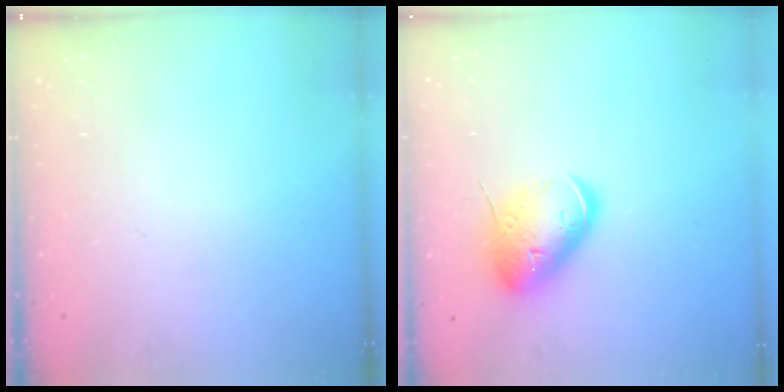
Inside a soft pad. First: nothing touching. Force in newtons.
{"total": 15.1, "press": 14.9, "slide": 2.1}